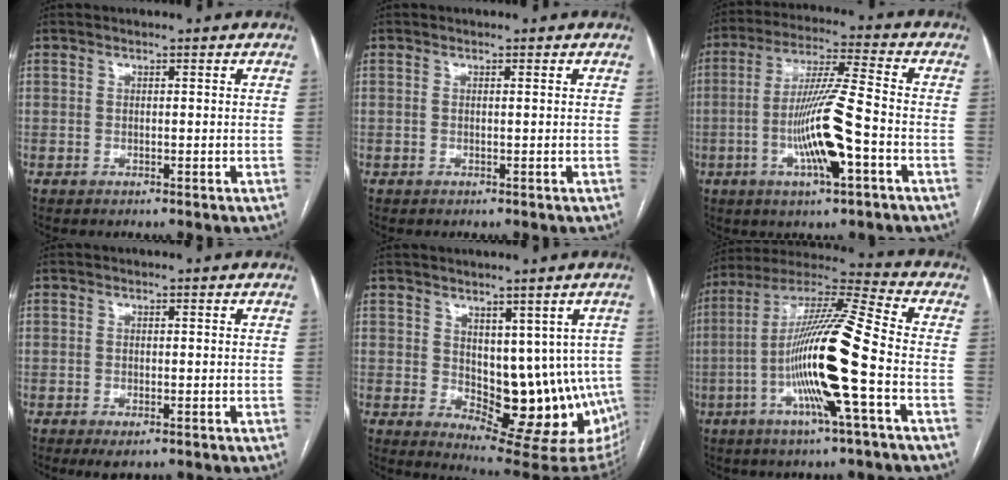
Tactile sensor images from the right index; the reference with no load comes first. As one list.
[{"total": 0.0}, {"total": 12.6, "force": [-3.8, 0.5, 12.0], "torque": [-0.231, -0.004, -0.071]}, {"total": 2.3, "force": [-1.3, 0.9, 1.6], "torque": [-0.023, -0.004, -0.014]}, {"total": 14.3, "force": [-0.6, 8.1, 11.8], "torque": [-0.137, -0.007, 0.010]}, {"total": 17.4, "force": [-4.3, -0.3, 16.8], "torque": [-0.324, -0.003, -0.091]}]